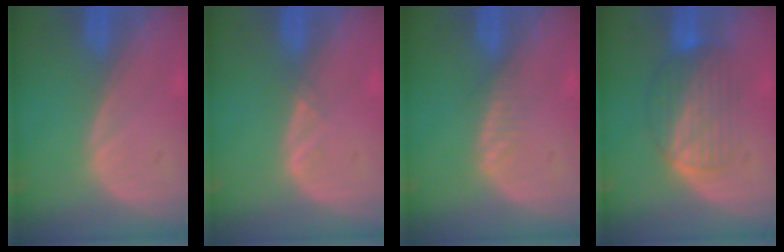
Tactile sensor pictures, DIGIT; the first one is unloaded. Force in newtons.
{"total": 1.0, "press": 0.9, "slide": 0.5}
{"total": 1.6, "press": 1.6, "slide": 0.1}
{"total": 6.6, "press": 6.3, "slide": 1.9}